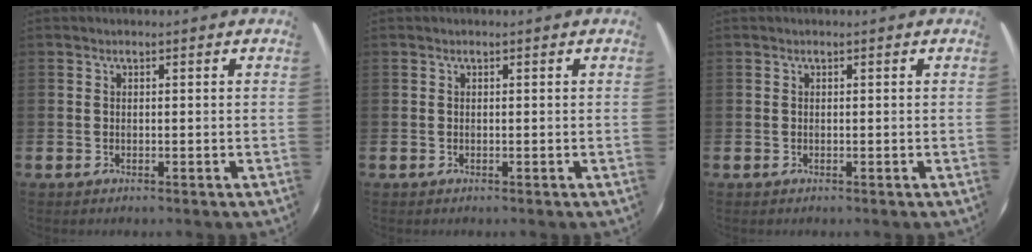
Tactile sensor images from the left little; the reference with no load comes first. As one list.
[{"total": 0.0}, {"total": 0.0}]